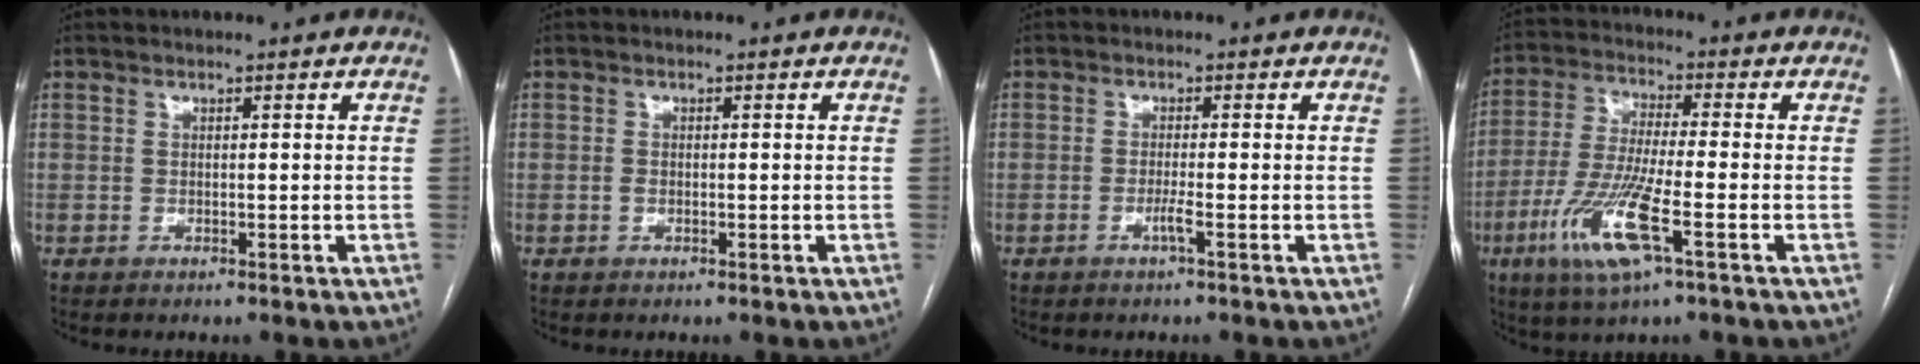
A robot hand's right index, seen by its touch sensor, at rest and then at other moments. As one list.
[{"total": 0.5, "force": [-0.1, 0.4, 0.3], "torque": [-0.006, 0.002, -0.002]}, {"total": 1.4, "force": [-0.7, -0.4, 1.2], "torque": [-0.022, -0.001, -0.016]}, {"total": 11.7, "force": [-4.8, 1.0, 10.6], "torque": [-0.226, -0.019, -0.092]}]